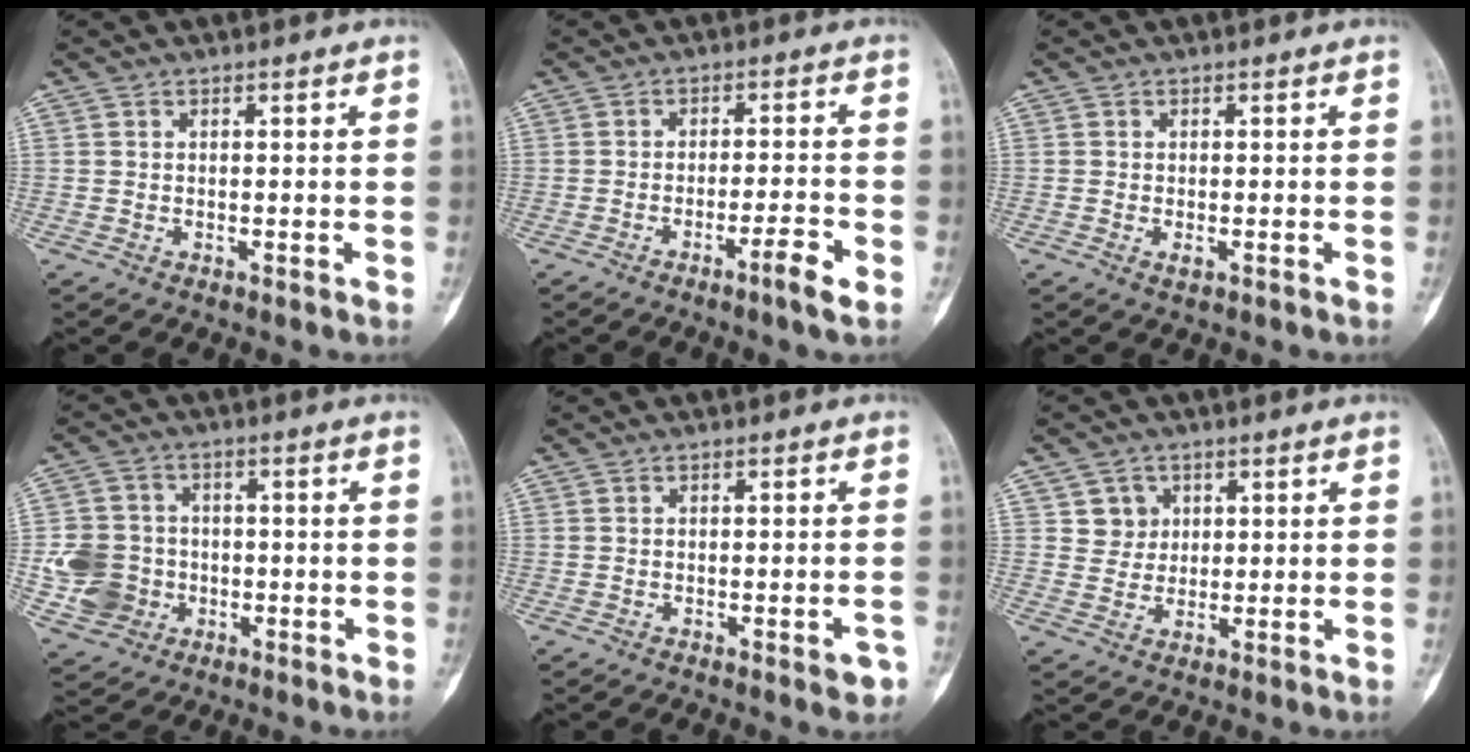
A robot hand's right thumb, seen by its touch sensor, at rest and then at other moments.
{"total": 4.7, "force": [-2.7, 0.0, 3.9], "torque": [-0.073, 0.017, -0.045]}
{"total": 1.0, "force": [-0.4, 0.4, 0.8], "torque": [-0.007, -0.005, -0.008]}
{"total": 9.7, "force": [-1.8, 8.8, 3.6], "torque": [-0.051, 0.013, -0.028]}
{"total": 2.6, "force": [-1.4, 0.8, 2.1], "torque": [-0.022, 0.008, -0.015]}
{"total": 4.1, "force": [1.6, 3.7, 0.4], "torque": [0.017, -0.005, 0.025]}